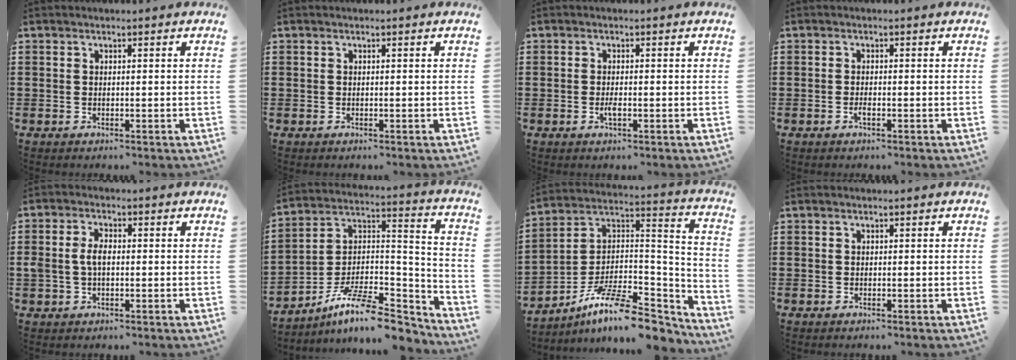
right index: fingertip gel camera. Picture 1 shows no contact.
{"total": 0.0}
{"total": 1.6, "force": [-0.5, 0.5, 1.4], "torque": [-0.034, -0.005, -0.011]}
{"total": 1.1, "force": [-0.6, 0.3, 0.9], "torque": [-0.026, -0.007, -0.012]}
{"total": 3.6, "force": [-0.1, 2.0, 3.0], "torque": [-0.074, 0.002, -0.007]}
{"total": 12.1, "force": [-9.3, 3.3, 7.0], "torque": [-0.127, 0.023, -0.176]}
{"total": 12.3, "force": [-9.0, 3.3, 7.6], "torque": [-0.138, 0.018, -0.167]}
{"total": 0.0}